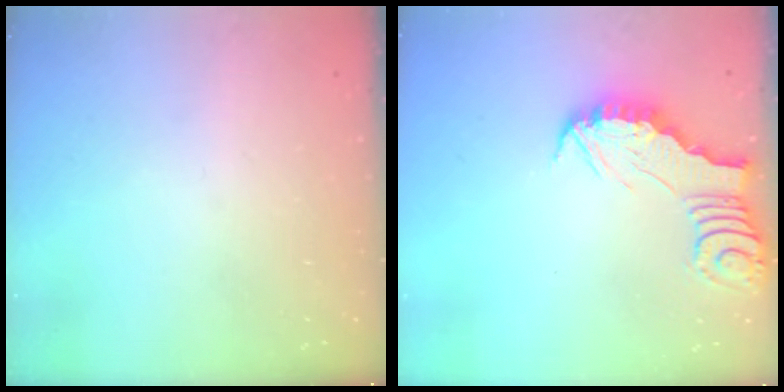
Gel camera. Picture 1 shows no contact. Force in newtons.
{"total": 3.0, "press": 3.0, "slide": 0.3}